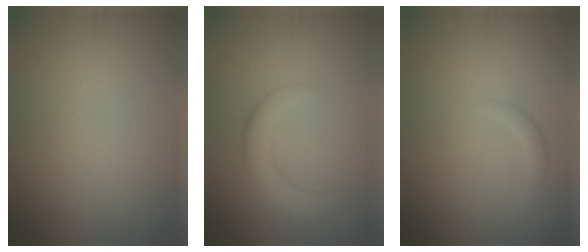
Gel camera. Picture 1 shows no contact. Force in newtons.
{"total": 2.9, "press": 2.9, "slide": 0.3}
{"total": 1.0, "press": 1.0, "slide": 0.1}